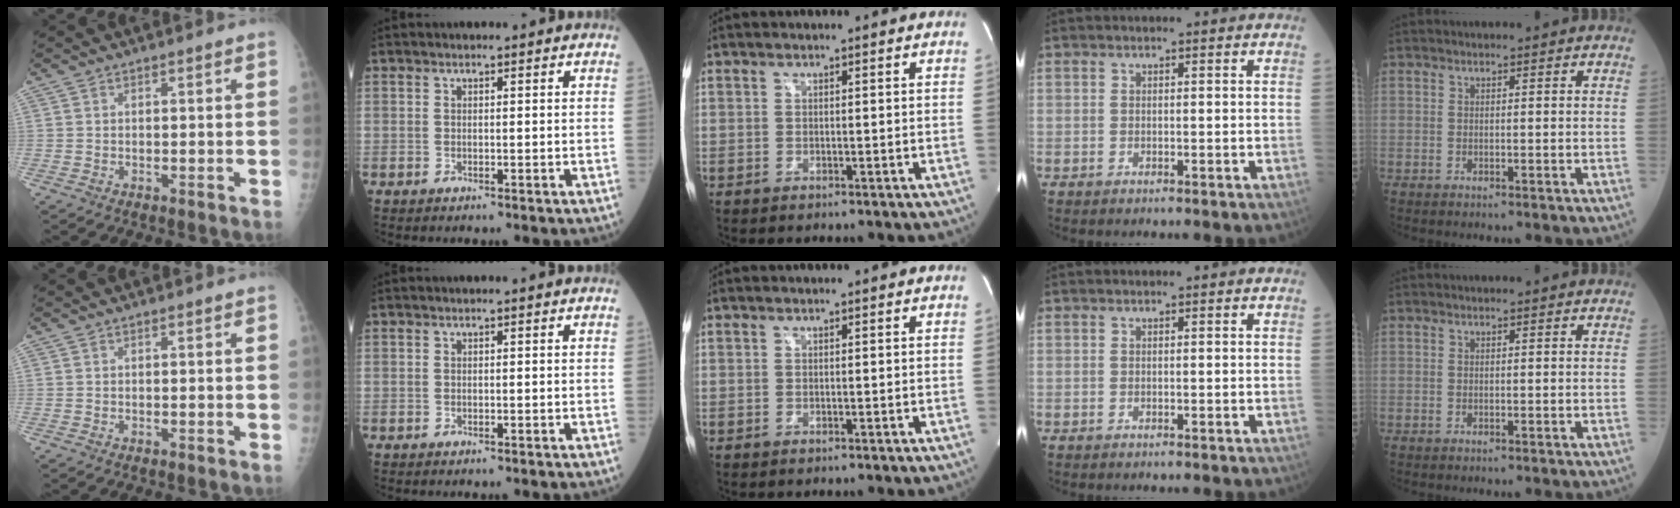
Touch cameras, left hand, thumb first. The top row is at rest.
{}